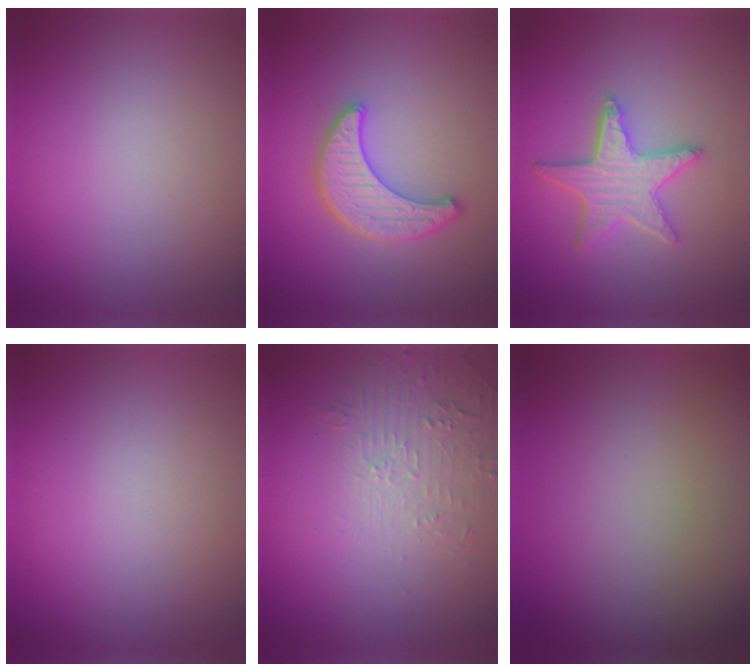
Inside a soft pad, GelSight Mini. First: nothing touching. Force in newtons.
{"total": 4.1, "press": 3.7, "slide": 1.8}
{"total": 4.5, "press": 3.8, "slide": 2.4}
{"total": 0.0}
{"total": 2.1, "press": 0.9, "slide": 1.9}
{"total": 0.0}